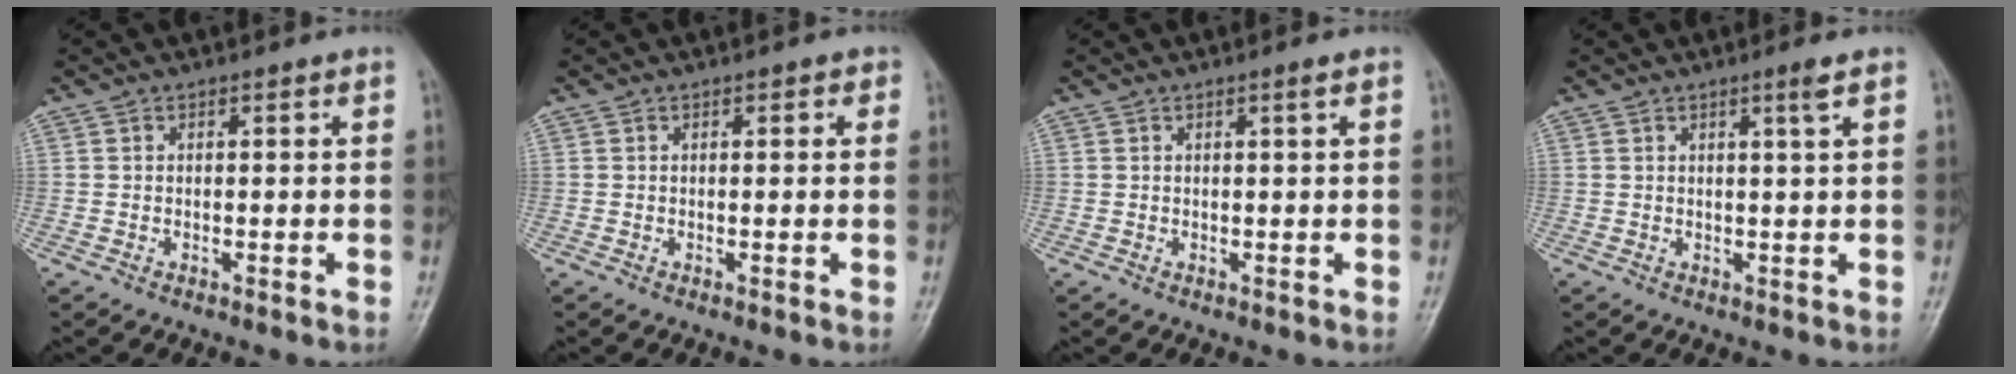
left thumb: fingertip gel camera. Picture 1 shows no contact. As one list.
[{"total": 1.3, "force": [0.5, 0.7, 1.0], "torque": [-0.008, 0.001, 0.004]}, {"total": 0.7, "force": [0.3, -0.4, 0.5], "torque": [-0.014, -0.003, 0.009]}, {"total": 1.8, "force": [1.0, -0.6, 1.4], "torque": [-0.027, -0.011, 0.020]}]